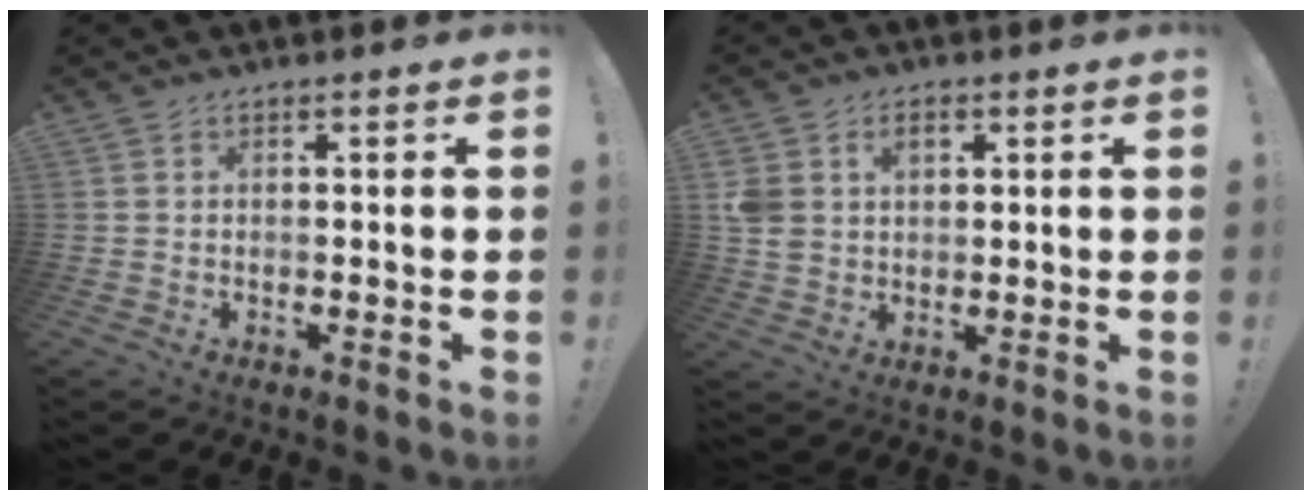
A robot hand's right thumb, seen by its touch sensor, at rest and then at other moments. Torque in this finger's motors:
{"motor_torque": [0.45, 1.69, 0.95, 0.13, 0.07]}